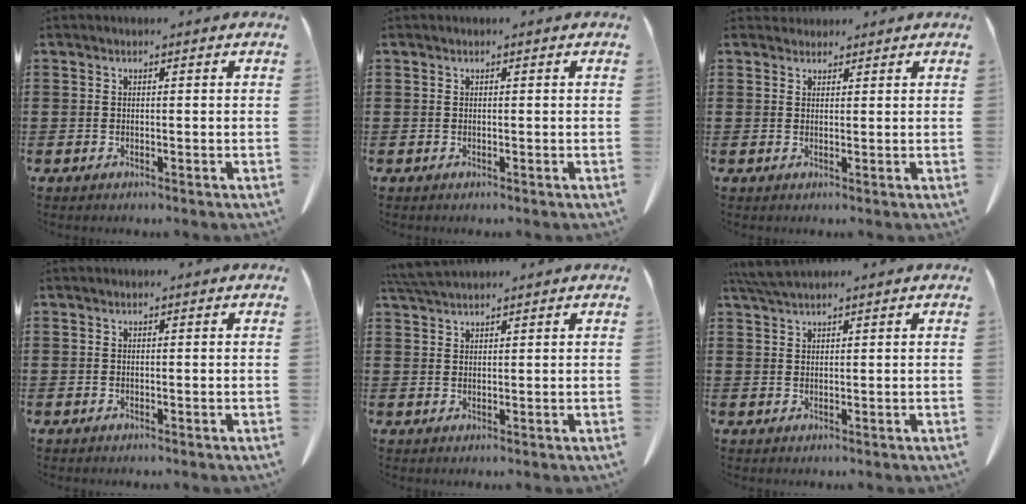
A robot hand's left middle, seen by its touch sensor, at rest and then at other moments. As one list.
[{"total": 0.0}, {"total": 1.5, "force": [1.4, 0.6, 0.0], "torque": [-0.004, 0.004, 0.028]}, {"total": 0.0}, {"total": 3.6, "force": [3.3, 0.3, 1.4], "torque": [-0.037, -0.002, 0.063]}, {"total": 3.2, "force": [2.6, 0.3, 1.7], "torque": [-0.040, 0.001, 0.050]}]